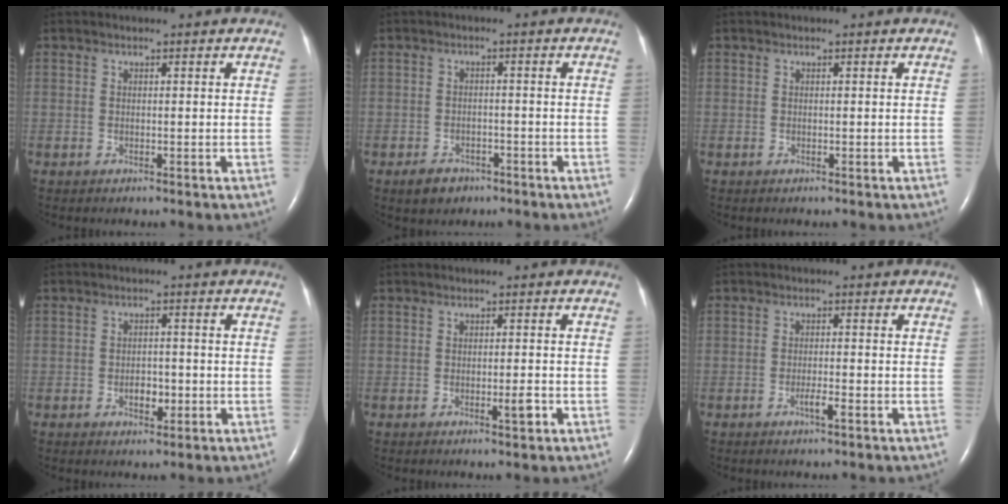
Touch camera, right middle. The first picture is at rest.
{"total": 3.4, "force": [-2.3, 2.2, 1.2], "torque": [-0.026, 0.003, -0.028]}
{"total": 0.0}
{"total": 2.8, "force": [-0.9, 1.5, 2.1], "torque": [-0.035, 0.005, -0.010]}
{"total": 1.8, "force": [-0.7, 0.2, 1.6], "torque": [-0.027, -0.003, -0.011]}
{"total": 1.8, "force": [-1.0, 0.0, 1.6], "torque": [-0.031, -0.001, -0.018]}